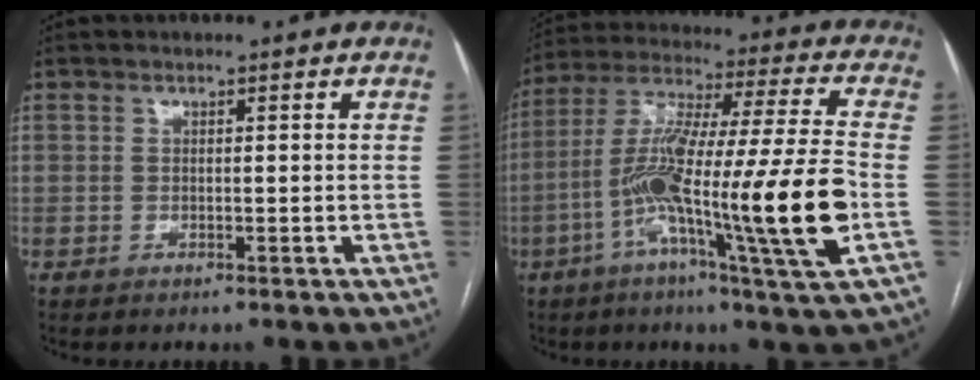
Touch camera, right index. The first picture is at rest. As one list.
[{"total": 21.2, "force": [-6.2, -0.9, 20.2], "torque": [-0.368, -0.013, -0.119]}]